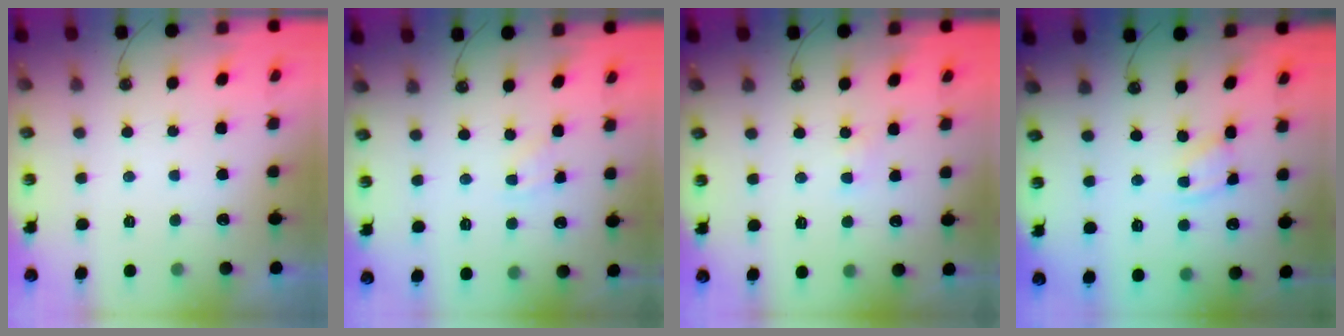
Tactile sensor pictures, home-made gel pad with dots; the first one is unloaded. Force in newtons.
{"total": 2.2, "press": 2.1, "slide": 0.3}
{"total": 3.3, "press": 3.2, "slide": 0.3}
{"total": 2.1, "press": 2.1, "slide": 0.3}